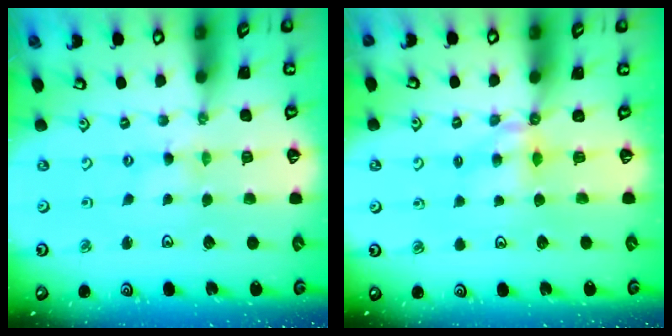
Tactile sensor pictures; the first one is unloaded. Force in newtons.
{"total": 5.2, "press": 5.2, "slide": 0.6}